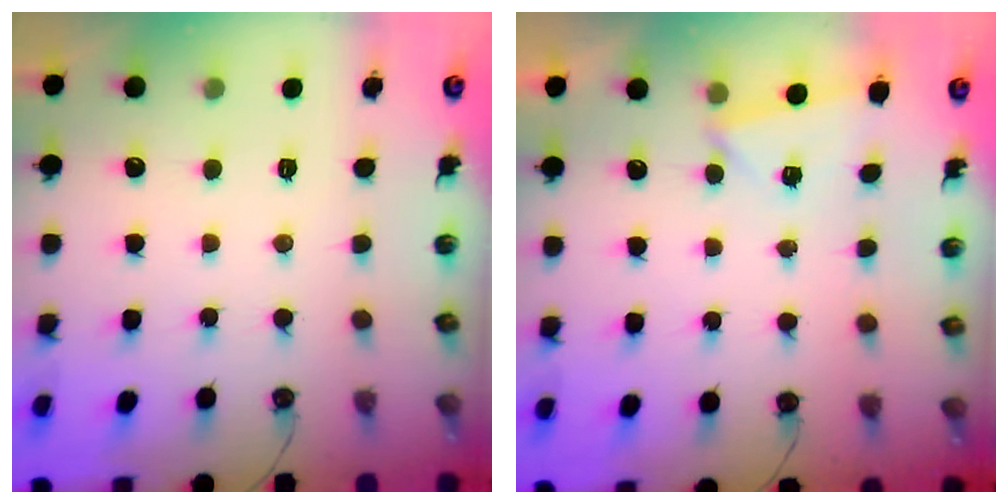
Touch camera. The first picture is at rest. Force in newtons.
{"total": 2.4, "press": 2.1, "slide": 1.1}